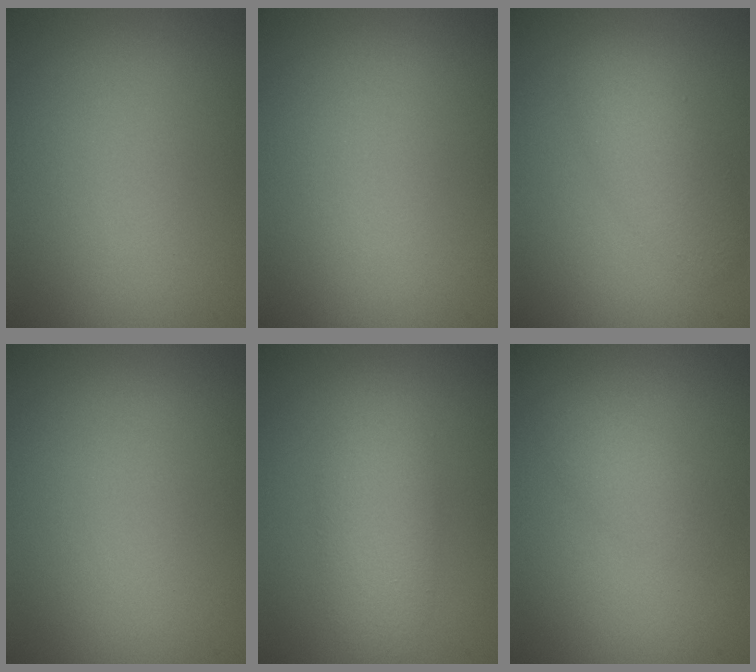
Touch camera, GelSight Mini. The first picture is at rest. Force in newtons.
{"total": 0.0}
{"total": 3.2, "press": 3.2, "slide": 0.1}
{"total": 0.0}
{"total": 3.8, "press": 3.8, "slide": 0.1}
{"total": 1.5, "press": 1.5, "slide": 0.0}